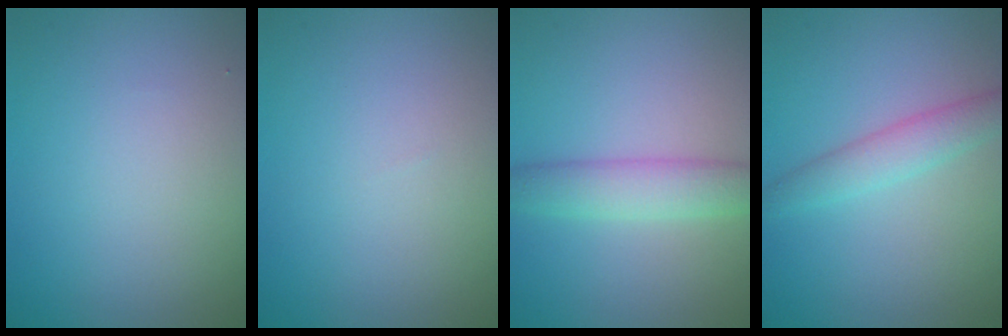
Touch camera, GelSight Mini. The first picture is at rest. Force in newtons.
{"total": 0.0}
{"total": 3.6, "press": 3.6, "slide": 0.2}
{"total": 2.7, "press": 2.7, "slide": 0.0}